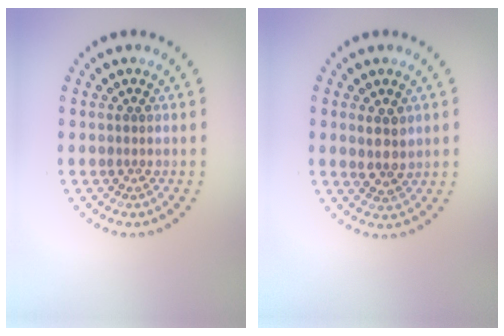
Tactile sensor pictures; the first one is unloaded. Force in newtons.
{"total": 2.1, "press": 1.9, "slide": 1.0}